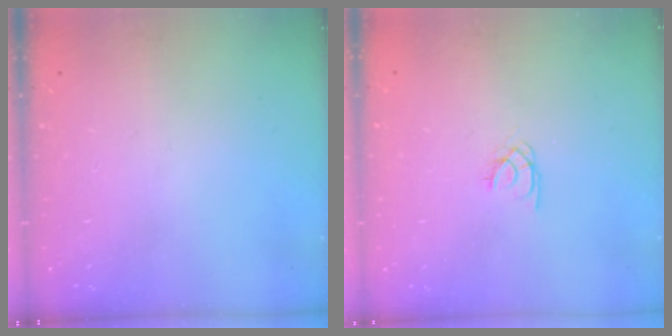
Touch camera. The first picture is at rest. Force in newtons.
{"total": 1.8, "press": 1.8, "slide": 0.3}